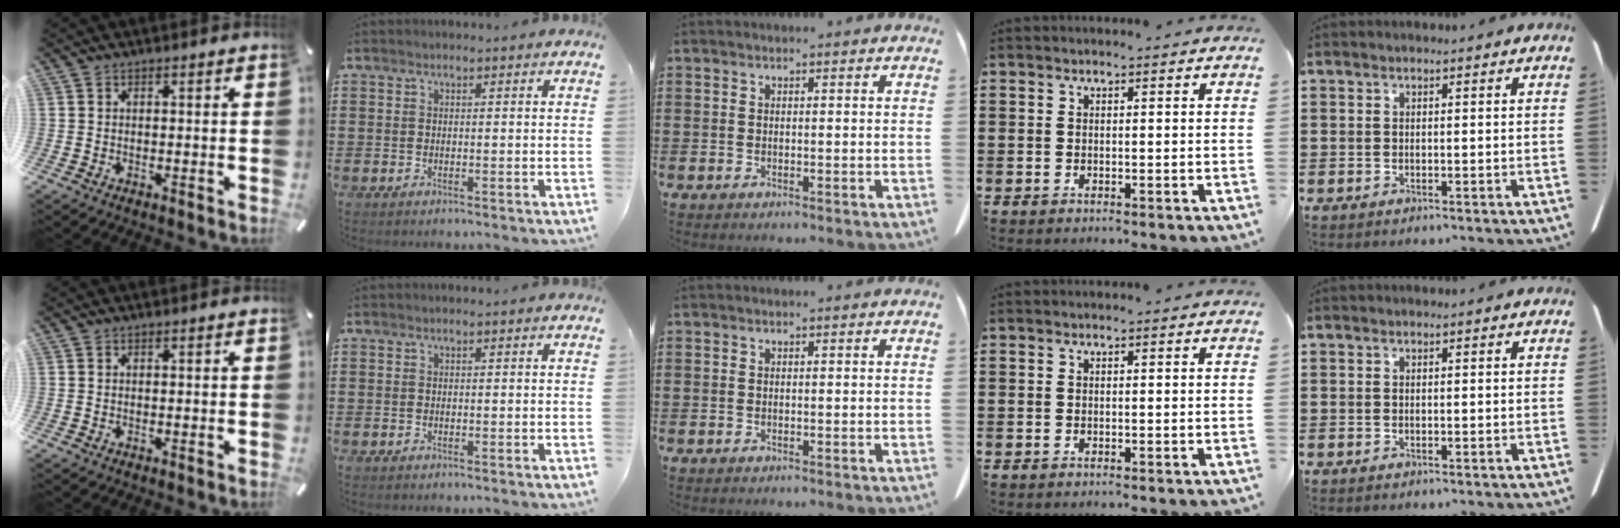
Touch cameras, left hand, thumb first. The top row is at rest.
{}